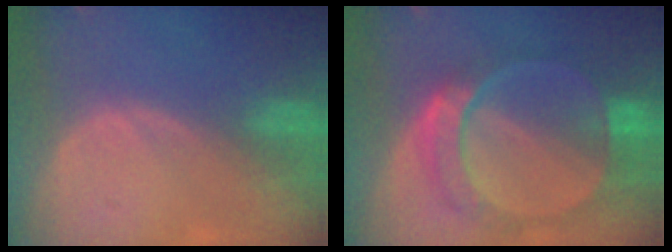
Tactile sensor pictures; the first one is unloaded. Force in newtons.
{"total": 9.5, "press": 8.2, "slide": 4.8}